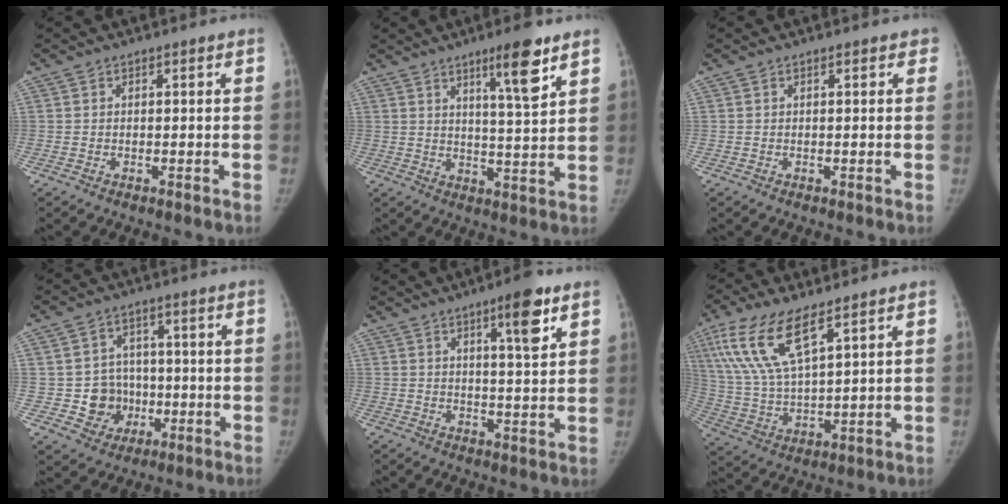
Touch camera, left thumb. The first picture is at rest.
{"total": 9.1, "force": [5.6, 1.1, 7.1], "torque": [-0.102, -0.036, 0.089]}
{"total": 1.1, "force": [0.6, 0.5, 0.7], "torque": [0.002, 0.001, 0.001]}
{"total": 7.7, "force": [-1.3, 7.4, 2.0], "torque": [0.013, 0.017, -0.015]}
{"total": 7.9, "force": [4.4, 1.3, 6.4], "torque": [-0.086, -0.025, 0.064]}
{"total": 14.4, "force": [7.8, 4.9, 11.0], "torque": [-0.230, -0.022, 0.160]}